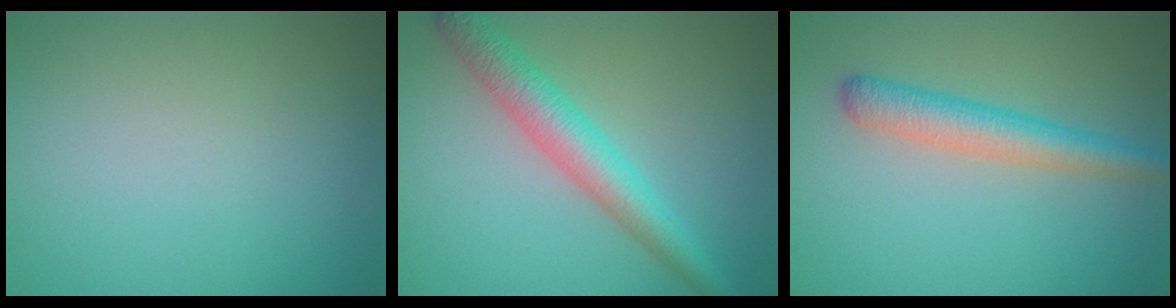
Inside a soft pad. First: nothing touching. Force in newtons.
{"total": 4.4, "press": 4.4, "slide": 0.1}
{"total": 3.6, "press": 3.6, "slide": 0.2}